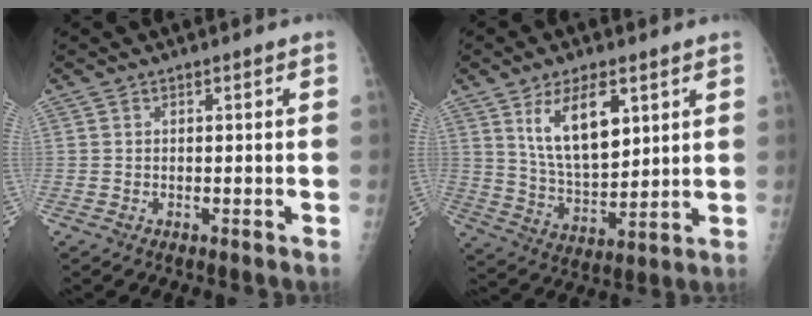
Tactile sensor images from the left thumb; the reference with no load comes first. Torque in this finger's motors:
{"motor_torque": [1.56, 1.33, 1.27, -0.15, 0.32]}